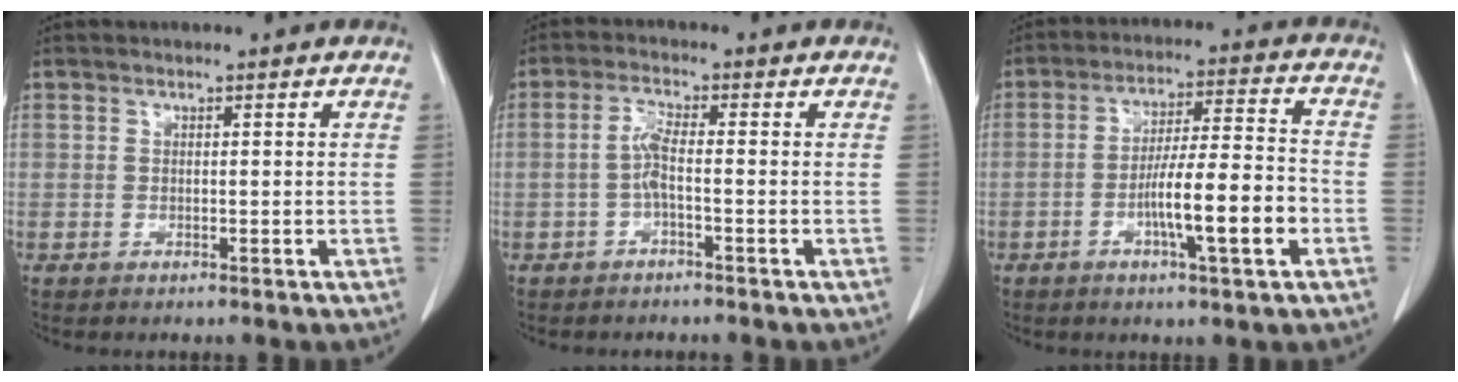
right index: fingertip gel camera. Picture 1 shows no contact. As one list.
[{"total": 3.0, "force": [-0.8, 0.3, 2.9], "torque": [-0.059, 0.006, -0.020]}, {"total": 11.2, "force": [-3.7, 0.7, 10.5], "torque": [-0.172, 0.004, -0.062]}]